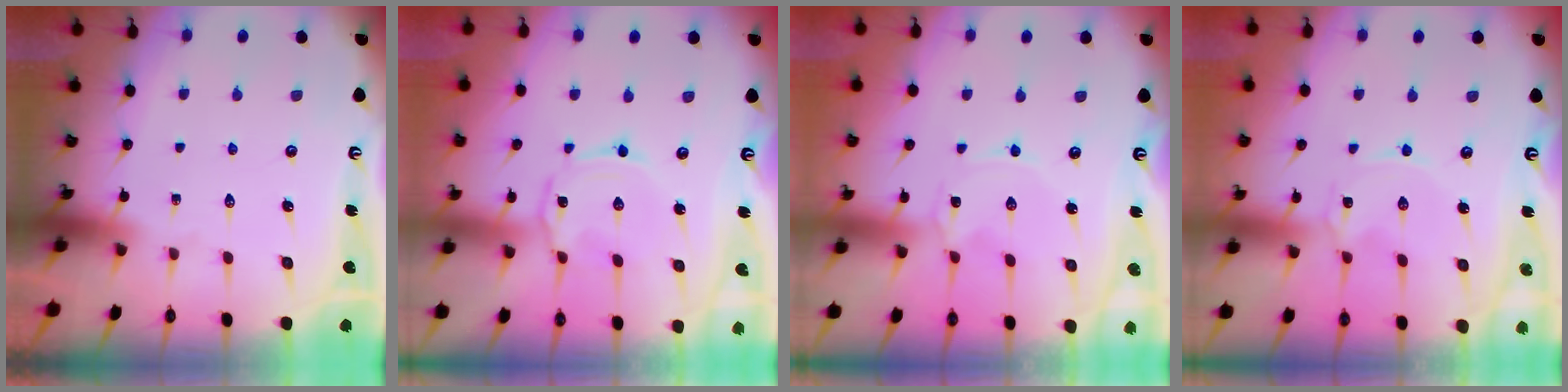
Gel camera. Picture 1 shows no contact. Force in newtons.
{"total": 2.0, "press": 2.0, "slide": 0.3}
{"total": 0.0}
{"total": 0.0}